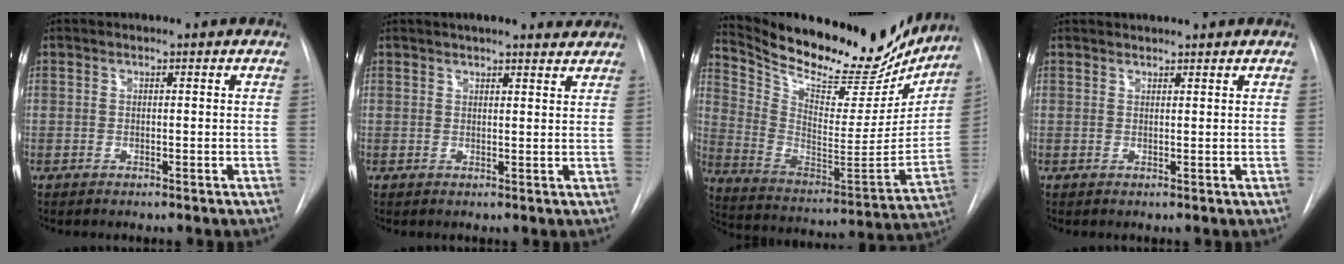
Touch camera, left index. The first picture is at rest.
{"total": 8.0, "force": [7.2, 1.6, 3.2], "torque": [-0.042, 0.012, 0.082]}
{"total": 25.7, "force": [22.7, 7.1, 9.8], "torque": [-0.172, -0.046, 0.336]}
{"total": 1.5, "force": [1.4, -0.2, -0.1], "torque": [-0.001, 0.013, 0.031]}